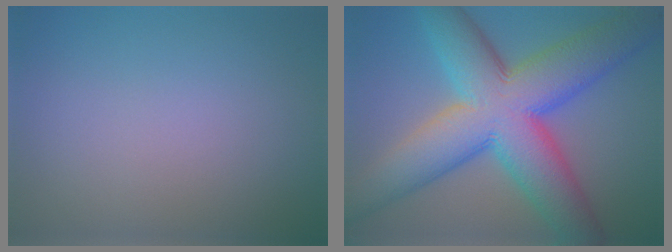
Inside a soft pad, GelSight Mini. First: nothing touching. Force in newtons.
{"total": 14.2, "press": 14.2, "slide": 0.3}